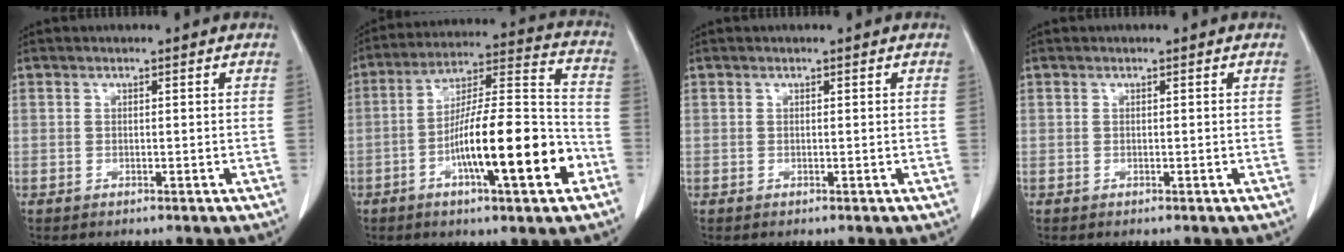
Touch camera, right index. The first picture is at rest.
{"total": 17.6, "force": [-6.3, 2.3, 16.2], "torque": [-0.270, 0.005, -0.100]}
{"total": 0.0}
{"total": 0.0}